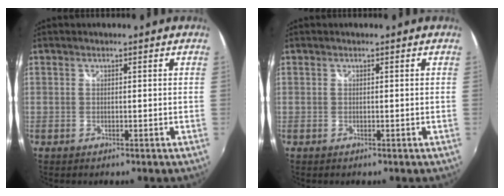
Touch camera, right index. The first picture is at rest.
{"total": 0.0}